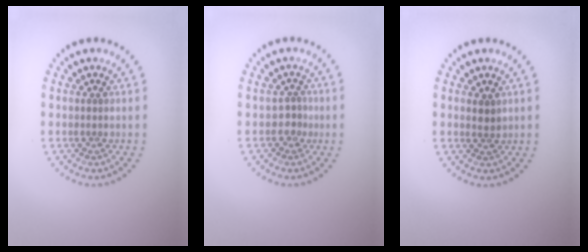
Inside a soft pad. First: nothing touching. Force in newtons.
{"total": 1.2, "press": 0.9, "slide": 0.8}
{"total": 1.1, "press": 0.9, "slide": 0.7}